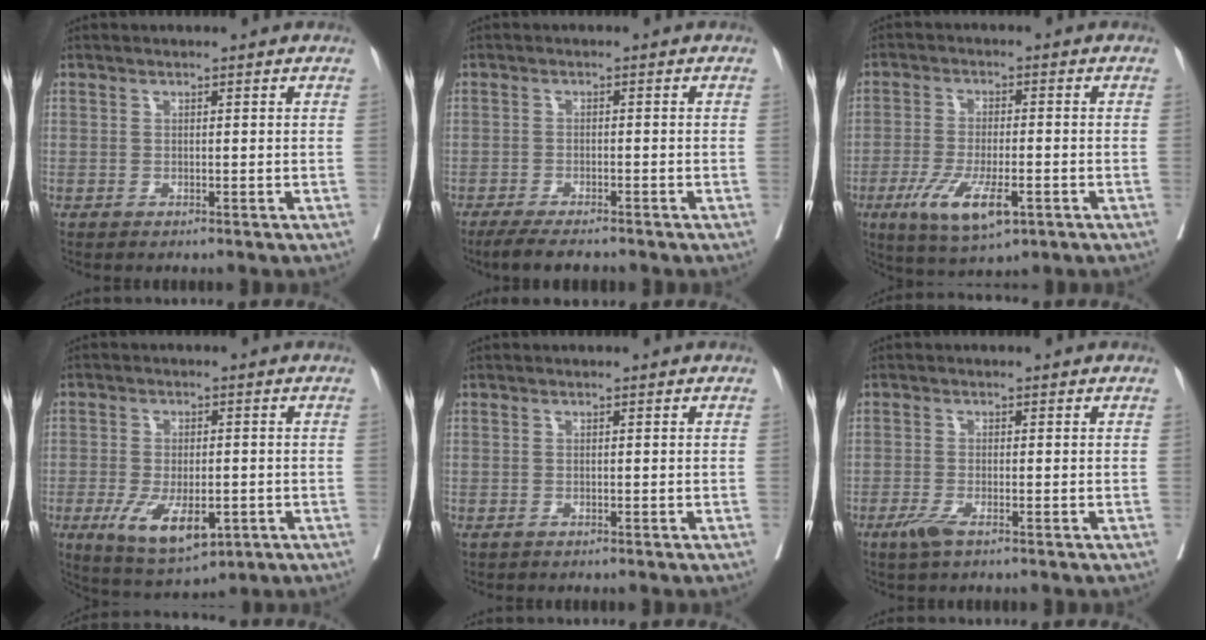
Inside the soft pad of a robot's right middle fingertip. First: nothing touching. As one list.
[{"total": 5.9, "force": [-5.0, 1.1, 2.9], "torque": [-0.043, -0.011, -0.081]}, {"total": 9.2, "force": [-4.0, 2.5, 7.9], "torque": [-0.153, -0.021, -0.062]}, {"total": 9.3, "force": [-3.3, 3.7, 7.9], "torque": [-0.142, -0.018, -0.040]}, {"total": 0.0}, {"total": 2.5, "force": [-1.5, 0.4, 2.0], "torque": [-0.042, -0.005, -0.031]}]